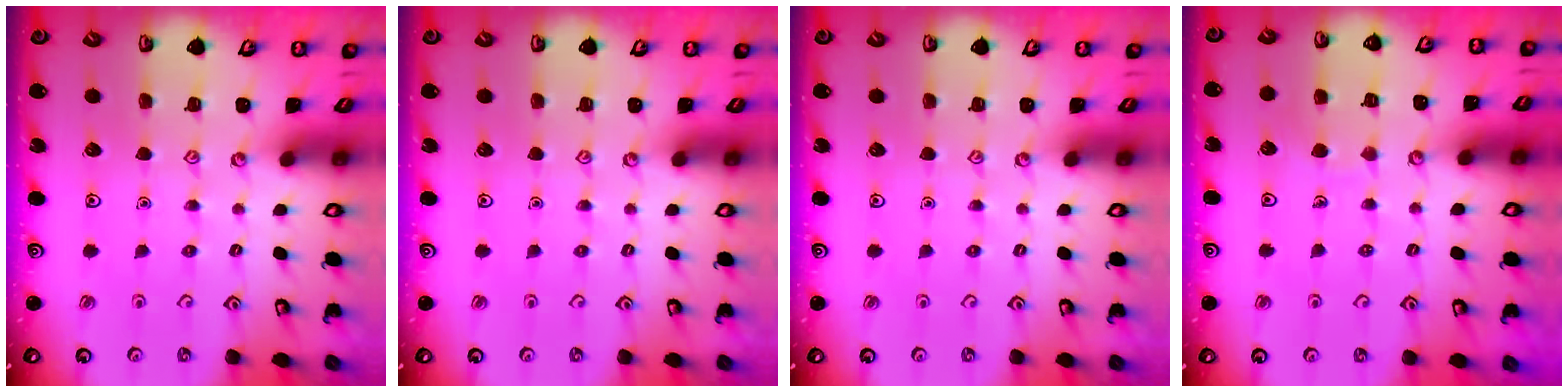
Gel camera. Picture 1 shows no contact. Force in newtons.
{"total": 0.0}
{"total": 0.0}
{"total": 4.6, "press": 4.6, "slide": 0.4}